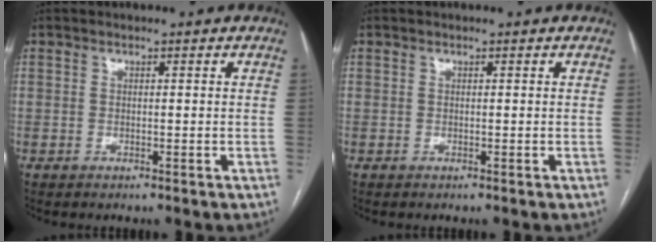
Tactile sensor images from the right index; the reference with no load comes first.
{"total": 0.0}